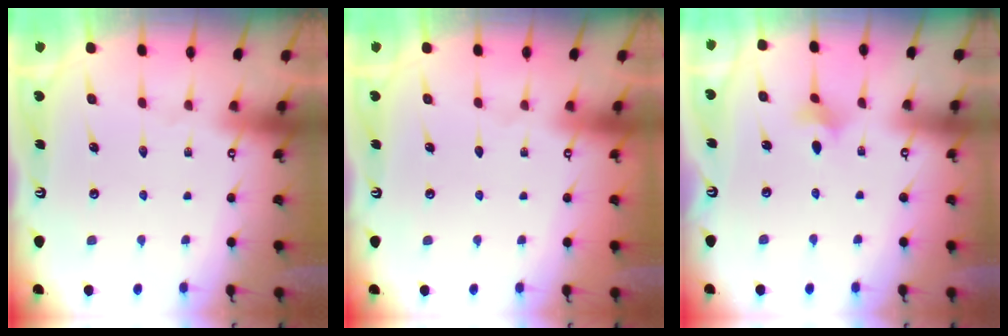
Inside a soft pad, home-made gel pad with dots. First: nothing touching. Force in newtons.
{"total": 0.0}
{"total": 2.9, "press": 2.8, "slide": 0.6}